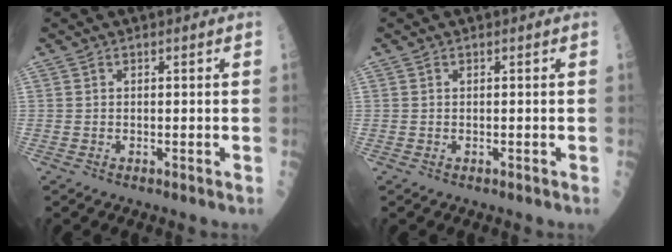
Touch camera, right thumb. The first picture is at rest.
{"total": 0.0}